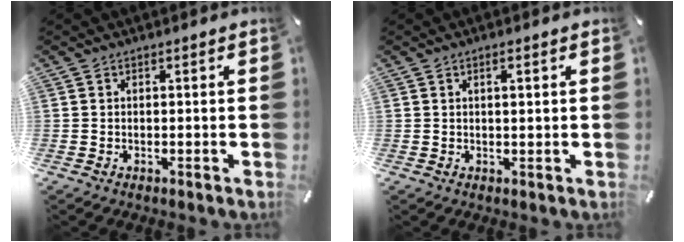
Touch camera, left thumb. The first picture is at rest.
{"total": 1.4, "force": [0.5, 0.3, 1.3], "torque": [-0.027, 0.001, 0.007]}